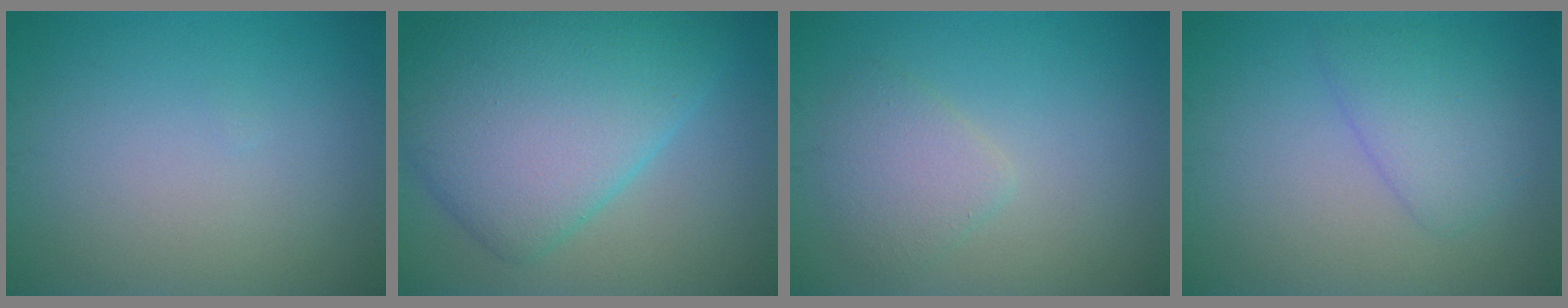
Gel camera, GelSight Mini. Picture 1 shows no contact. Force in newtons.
{"total": 10.4, "press": 10.4, "slide": 0.2}
{"total": 2.5, "press": 2.5, "slide": 0.2}
{"total": 3.0, "press": 3.0, "slide": 0.2}